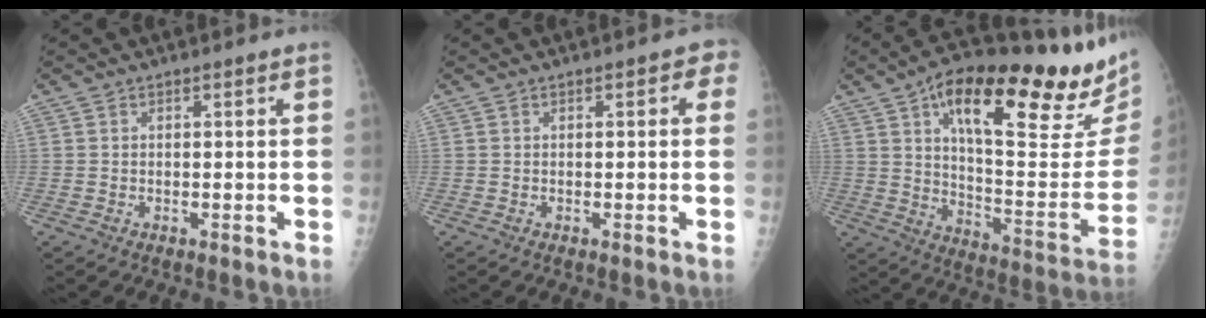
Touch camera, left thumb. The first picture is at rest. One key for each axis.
{"total": 2.5, "fx": 0.5, "fy": 1.3, "fz": 2.1, "tx": -0.007, "ty": 0.004, "tz": -0.001}
{"total": 31.7, "fx": 17.0, "fy": 9.5, "fz": 25.1, "tx": -0.319, "ty": -0.029, "tz": 0.263}